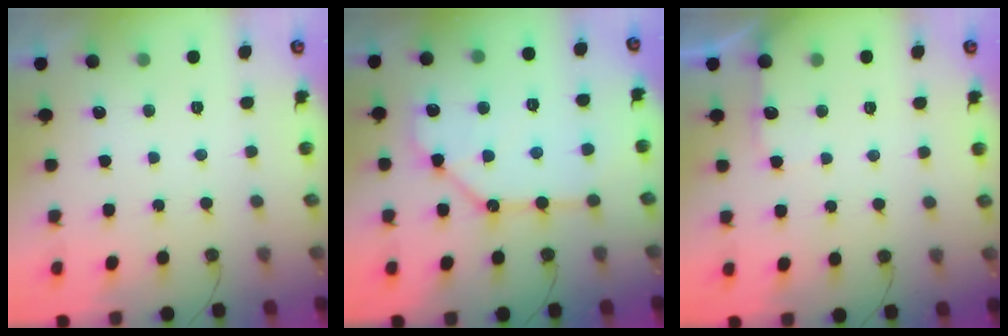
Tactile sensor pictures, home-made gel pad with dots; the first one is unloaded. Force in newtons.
{"total": 11.8, "press": 11.7, "slide": 1.0}
{"total": 5.2, "press": 5.1, "slide": 0.7}